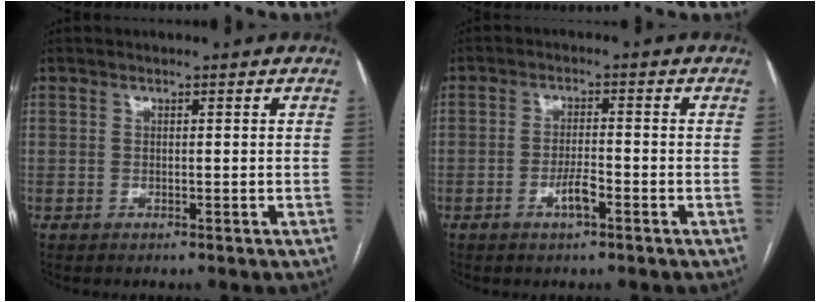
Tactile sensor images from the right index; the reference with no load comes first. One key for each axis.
{"total": 3.4, "fx": -1.7, "fy": 0.7, "fz": 2.9, "tx": -0.056, "ty": 0.001, "tz": -0.030}